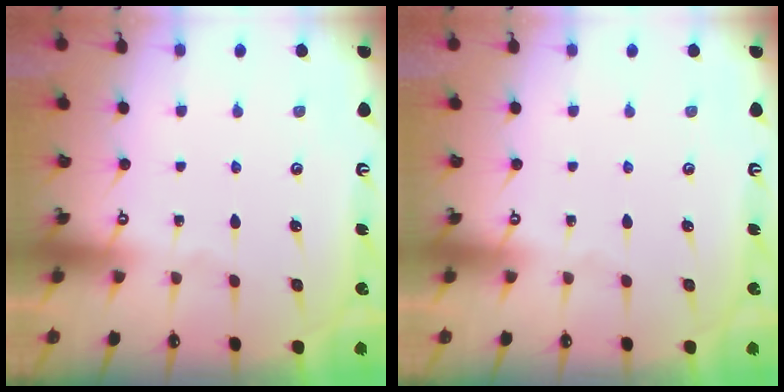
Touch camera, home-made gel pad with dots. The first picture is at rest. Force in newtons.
{"total": 0.0}